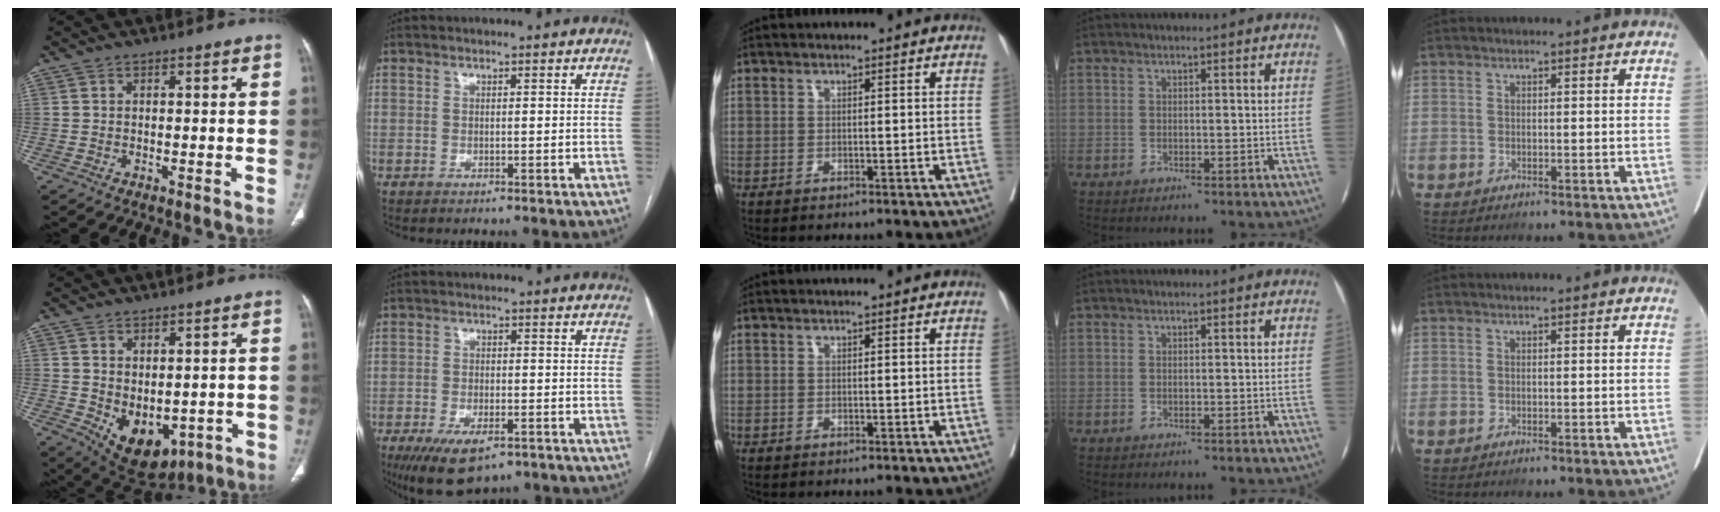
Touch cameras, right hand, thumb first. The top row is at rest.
{"thumb": {"total": 10.1, "force": [-2.1, 6.7, 7.3], "torque": [-0.083, -0.004, -0.004]}, "index": {"total": 8.7, "force": [-5.4, 3.7, 5.7], "torque": [-0.098, -0.012, -0.083]}}